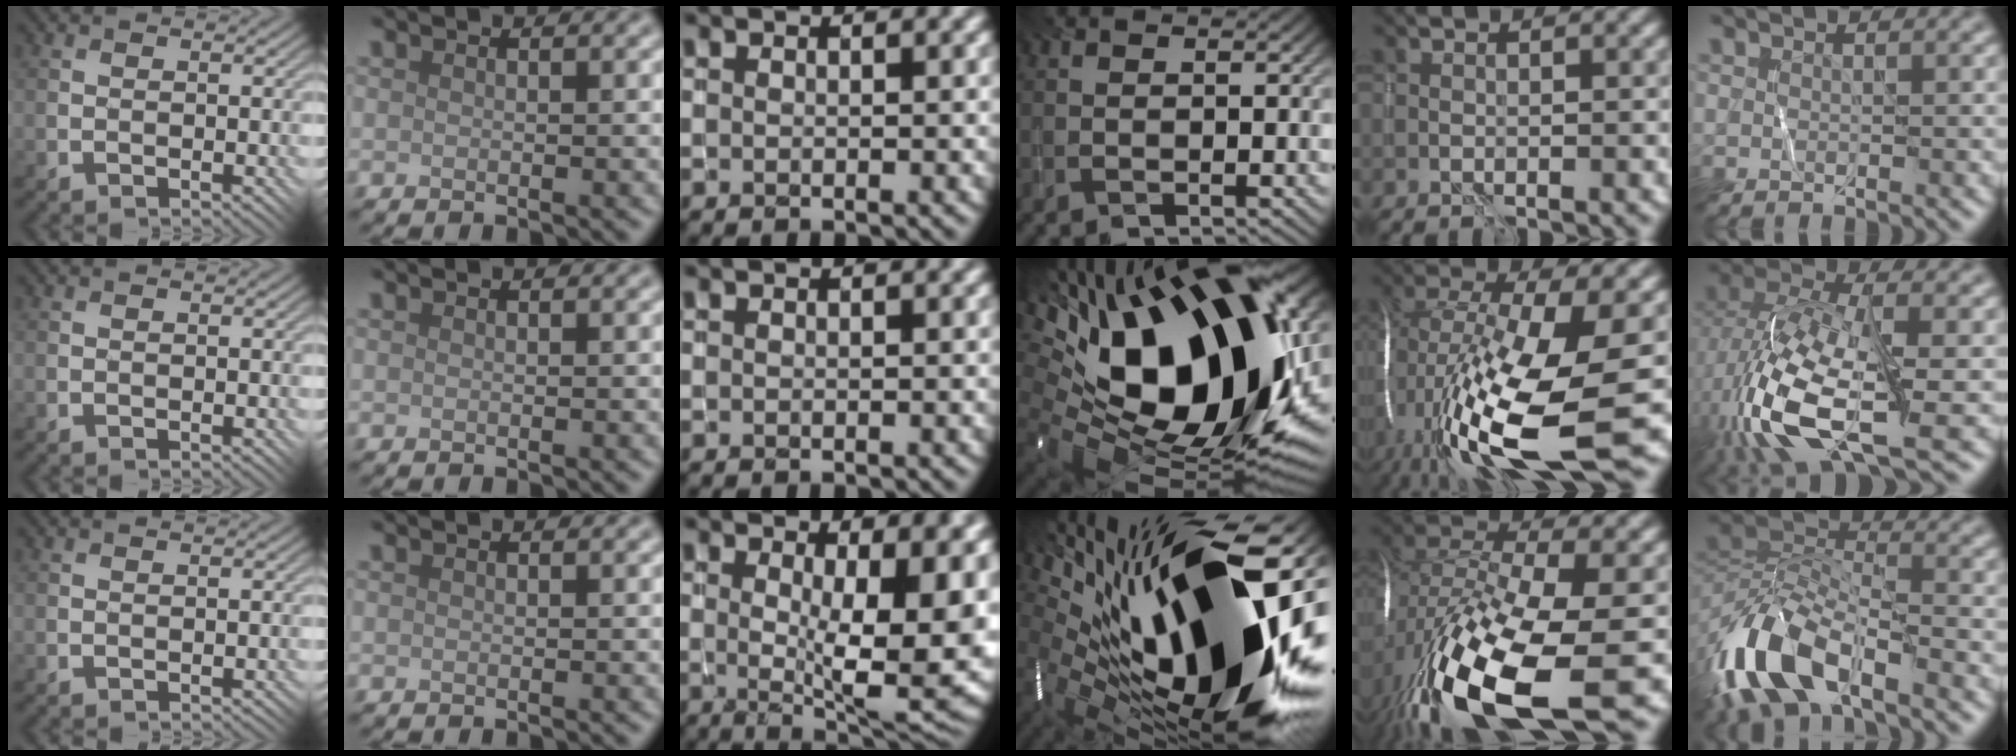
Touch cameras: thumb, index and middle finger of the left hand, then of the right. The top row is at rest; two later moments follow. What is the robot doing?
{"motion": "wrap", "object": "thread"}